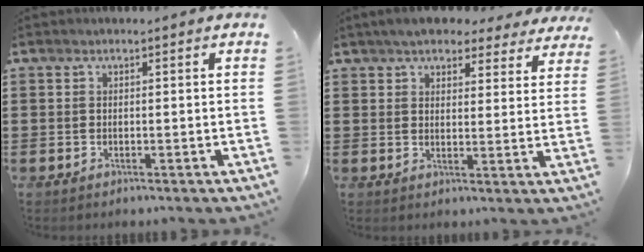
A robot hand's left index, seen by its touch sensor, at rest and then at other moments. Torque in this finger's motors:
{"motor_torque": [2.09, -0.05, 1.05, 0.19]}